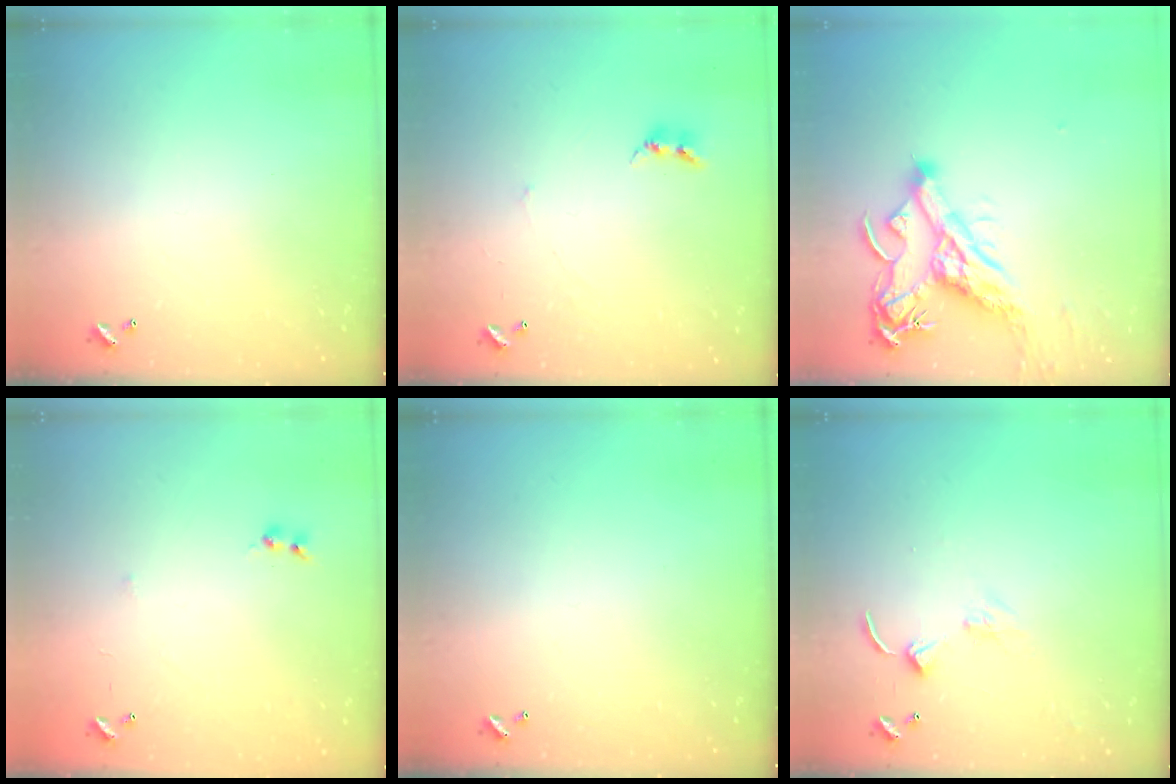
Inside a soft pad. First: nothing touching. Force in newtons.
{"total": 2.7, "press": 2.7, "slide": 0.3}
{"total": 9.5, "press": 9.3, "slide": 1.6}
{"total": 5.9, "press": 5.9, "slide": 0.7}
{"total": 0.0}
{"total": 1.4, "press": 1.3, "slide": 0.3}